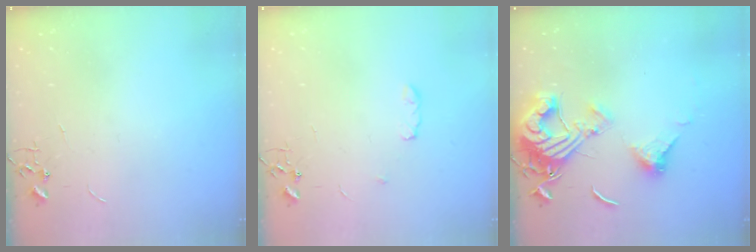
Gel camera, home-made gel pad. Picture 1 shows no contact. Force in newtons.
{"total": 4.9, "press": 4.9, "slide": 0.8}
{"total": 16.3, "press": 16.2, "slide": 1.7}